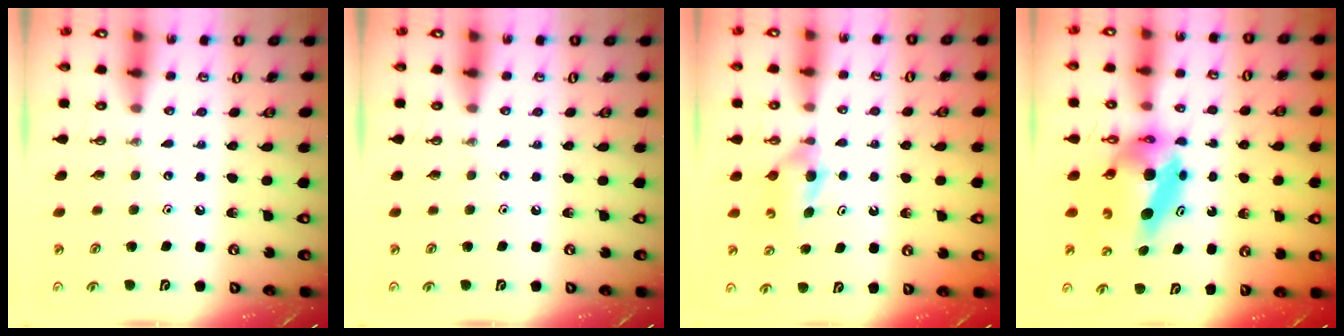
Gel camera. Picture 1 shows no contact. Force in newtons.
{"total": 0.0}
{"total": 4.5, "press": 4.4, "slide": 1.1}
{"total": 7.2, "press": 7.2, "slide": 0.3}